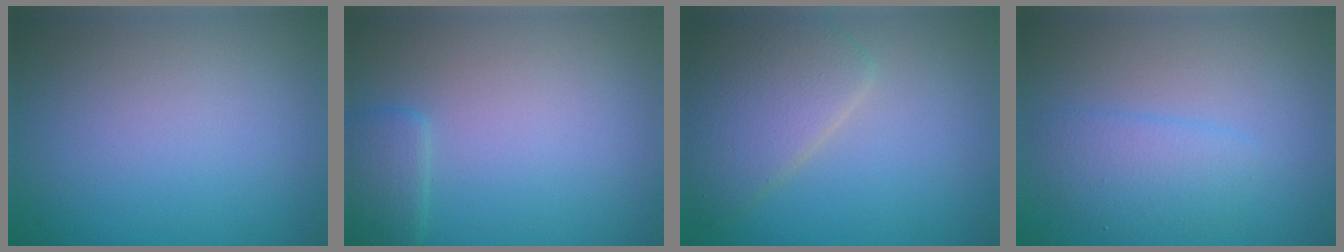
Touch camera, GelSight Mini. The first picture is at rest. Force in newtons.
{"total": 1.9, "press": 1.9, "slide": 0.2}
{"total": 4.7, "press": 4.7, "slide": 0.1}
{"total": 2.8, "press": 2.8, "slide": 0.1}